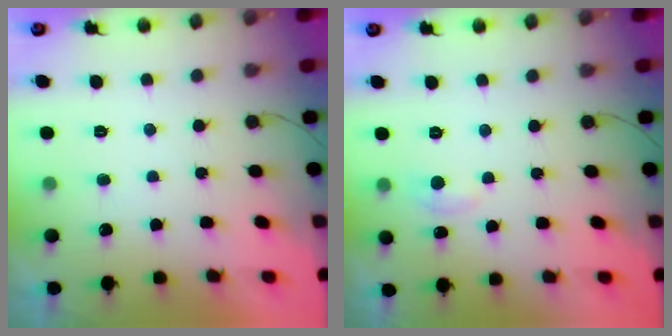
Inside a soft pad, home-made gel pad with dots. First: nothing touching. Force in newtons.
{"total": 5.0, "press": 5.0, "slide": 0.7}